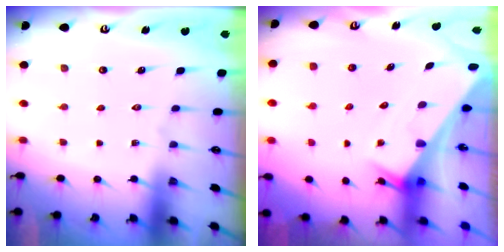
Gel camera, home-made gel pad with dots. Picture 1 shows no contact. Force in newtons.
{"total": 2.5, "press": 2.5, "slide": 0.1}